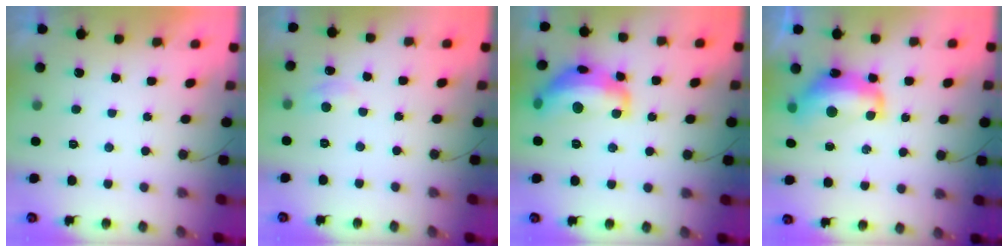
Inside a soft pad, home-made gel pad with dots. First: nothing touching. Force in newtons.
{"total": 6.5, "press": 6.4, "slide": 0.7}
{"total": 16.7, "press": 16.7, "slide": 0.6}
{"total": 13.4, "press": 13.4, "slide": 0.9}